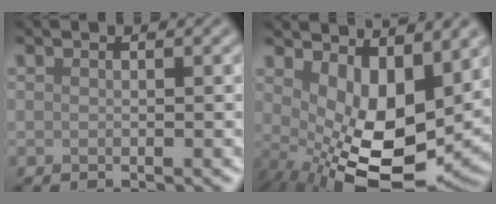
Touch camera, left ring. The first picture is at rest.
{"total": 10.0, "force": [1.2, 5.2, 8.5], "torque": [-0.152, -0.034, 0.035]}